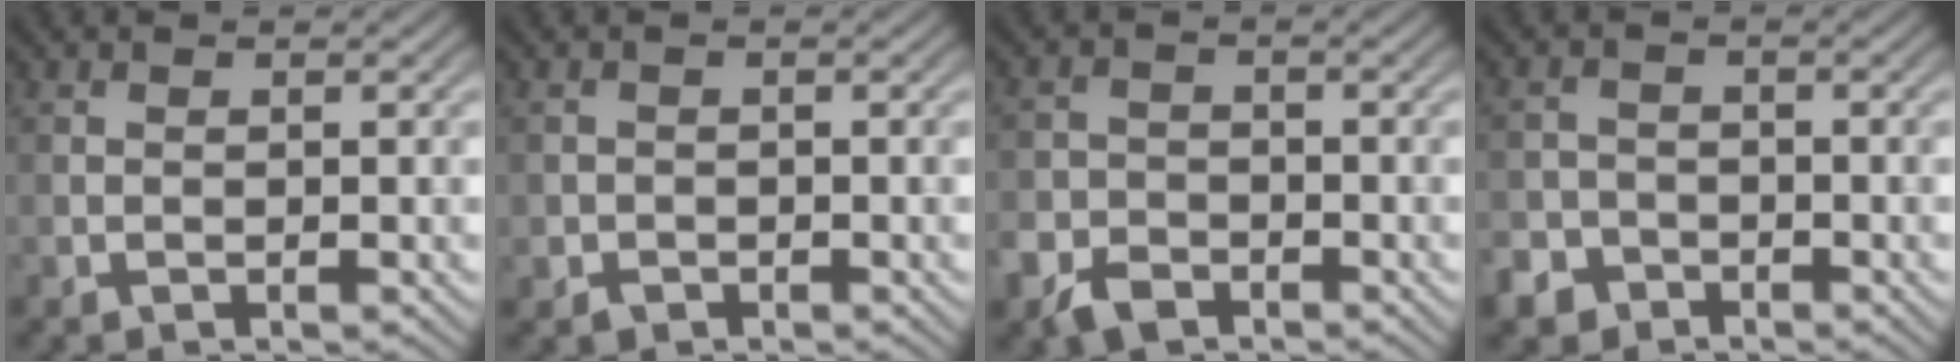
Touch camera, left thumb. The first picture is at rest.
{"total": 1.4, "force": [-0.7, 1.2, 0.3], "torque": [0.001, -0.004, -0.017]}
{"total": 4.7, "force": [-3.1, 2.9, 1.8], "torque": [-0.043, -0.006, -0.065]}
{"total": 3.7, "force": [-2.6, 2.5, 0.8], "torque": [-0.012, -0.002, -0.051]}